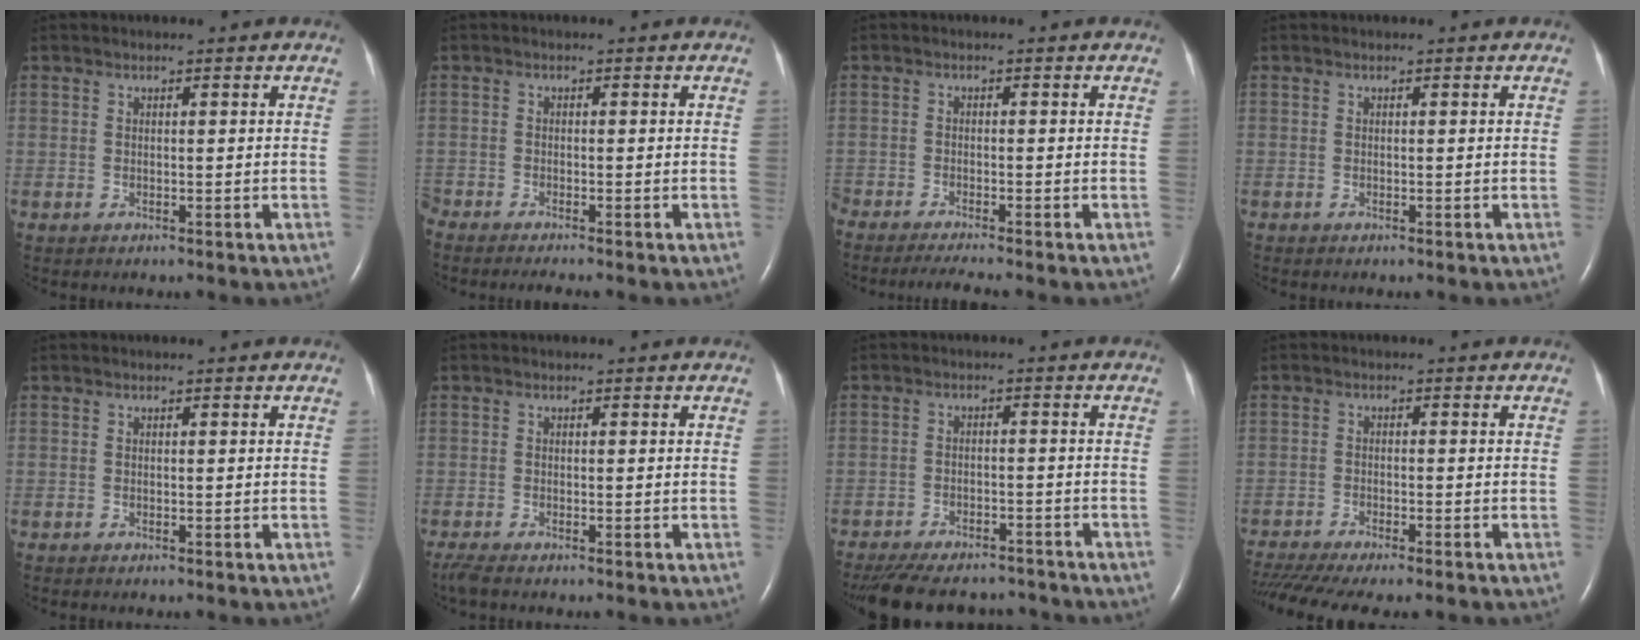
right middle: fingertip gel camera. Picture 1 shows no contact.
{"total": 2.9, "force": [-2.7, -0.3, 1.0], "torque": [-0.017, -0.008, -0.049]}
{"total": 4.8, "force": [-4.3, -0.5, 2.2], "torque": [-0.034, -0.015, -0.075]}
{"total": 0.0}
{"total": 0.0}
{"total": 1.8, "force": [-1.5, 0.2, 1.0], "torque": [-0.030, -0.009, -0.031]}
{"total": 14.2, "force": [-12.5, 4.7, 5.0], "torque": [-0.113, -0.006, -0.173]}
{"total": 11.2, "force": [-9.4, 1.3, 5.9], "torque": [-0.097, -0.012, -0.146]}